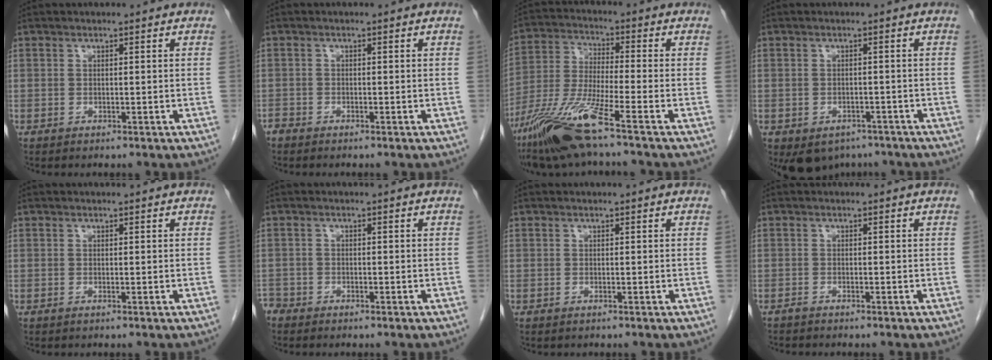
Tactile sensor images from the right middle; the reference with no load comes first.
{"total": 1.1, "force": [-1.0, 0.5, 0.2], "torque": [-0.006, 0.001, -0.021]}
{"total": 11.9, "force": [-7.8, -0.1, 9.1], "torque": [-0.195, -0.031, -0.153]}
{"total": 6.8, "force": [-4.6, 4.6, 1.8], "torque": [-0.024, 0.006, -0.059]}
{"total": 0.0}
{"total": 2.2, "force": [-2.0, 1.0, 0.0], "torque": [-0.004, 0.001, -0.037]}
{"total": 0.0}
{"total": 0.8, "force": [-0.8, 0.1, 0.0], "torque": [-0.007, -0.001, -0.016]}